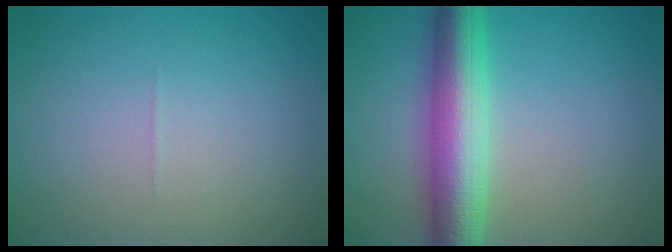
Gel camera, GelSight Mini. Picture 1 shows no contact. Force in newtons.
{"total": 7.9, "press": 7.8, "slide": 0.2}